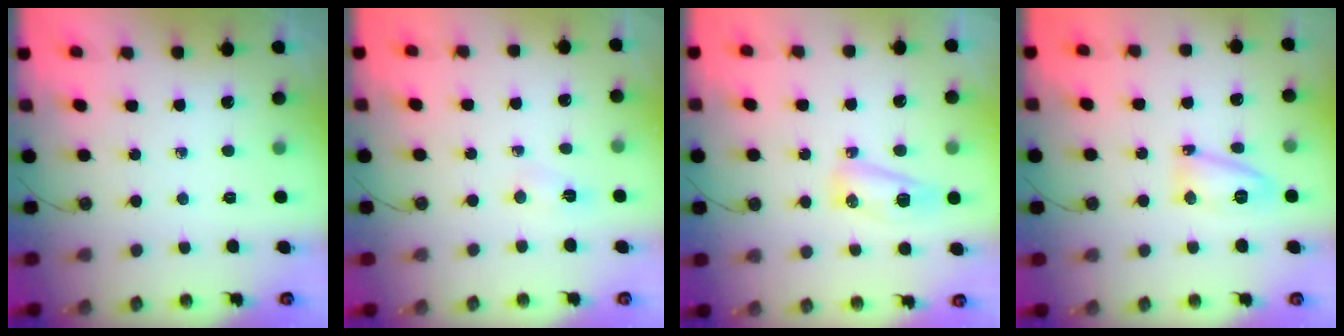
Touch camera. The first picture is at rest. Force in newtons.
{"total": 3.2, "press": 1.9, "slide": 2.6}
{"total": 9.4, "press": 7.9, "slide": 5.0}
{"total": 8.5, "press": 8.4, "slide": 0.9}